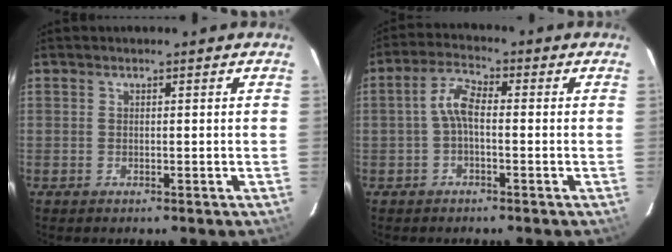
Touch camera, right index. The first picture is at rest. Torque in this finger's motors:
{"motor_torque": [0.56, -0.08, 0.38, 0.10]}